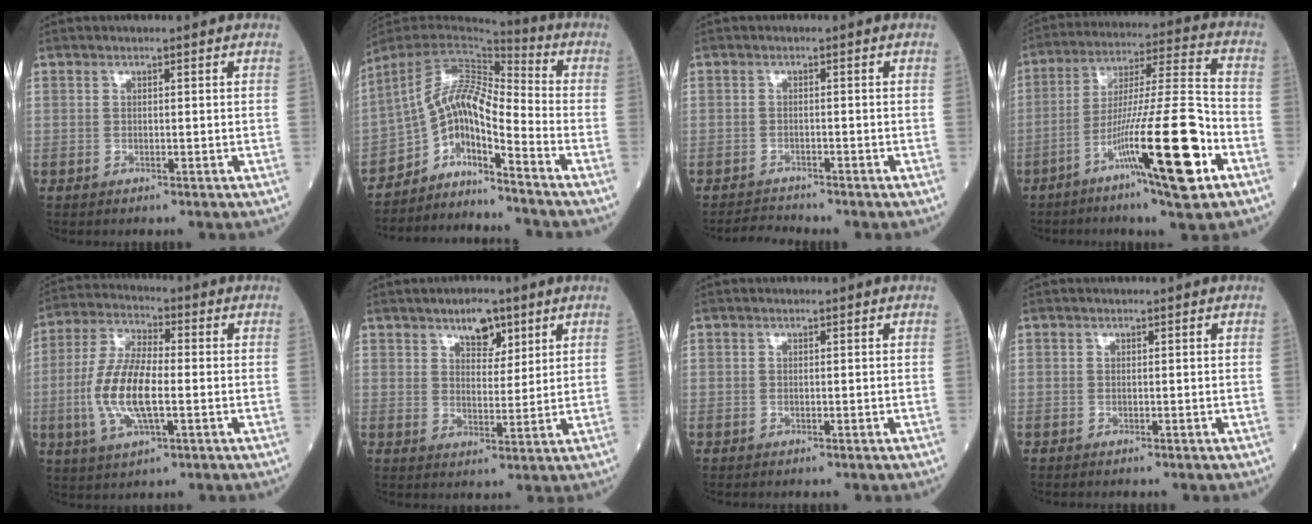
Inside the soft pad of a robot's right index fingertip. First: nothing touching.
{"total": 10.7, "force": [-8.1, 0.9, 6.9], "torque": [-0.121, 0.025, -0.150]}
{"total": 2.1, "force": [-2.0, -0.4, -0.3], "torque": [0.002, -0.015, -0.035]}
{"total": 17.6, "force": [-7.7, 0.8, 15.8], "torque": [-0.272, -0.010, -0.128]}
{"total": 10.9, "force": [-1.8, 3.1, 10.3], "torque": [-0.226, -0.003, -0.033]}
{"total": 5.2, "force": [3.4, 2.6, 3.0], "torque": [-0.043, 0.004, 0.054]}
{"total": 0.0}
{"total": 0.0}